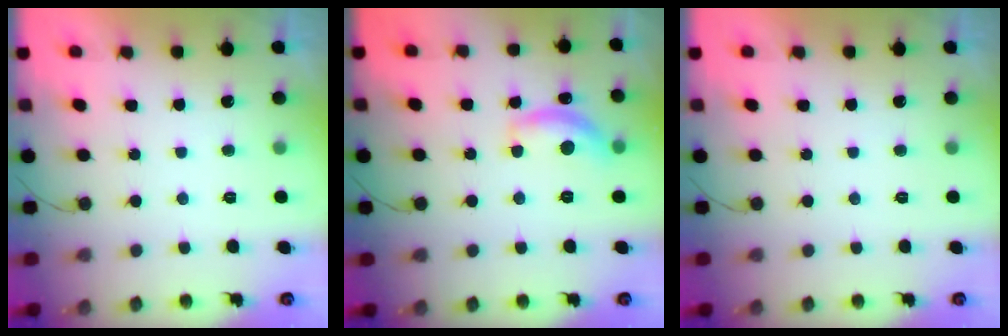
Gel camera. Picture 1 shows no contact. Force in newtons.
{"total": 12.6, "press": 12.6, "slide": 0.8}
{"total": 0.0}